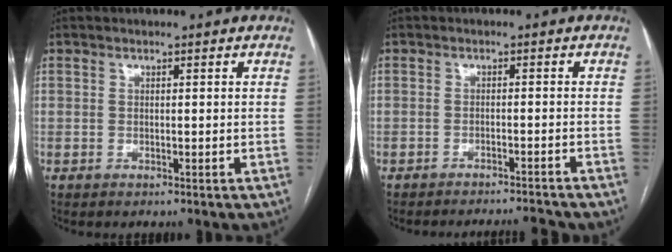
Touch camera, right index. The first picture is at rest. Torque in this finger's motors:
{"motor_torque": [0.16, -0.15, 0.39, 0.04]}